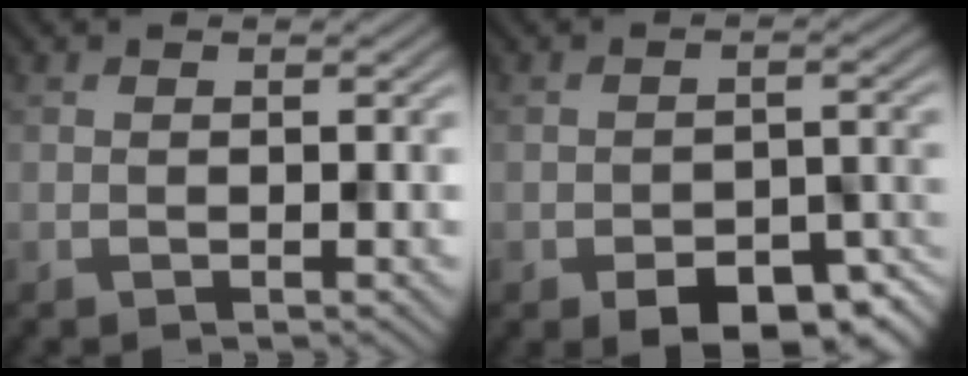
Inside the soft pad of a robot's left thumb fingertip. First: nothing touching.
{"total": 7.9, "force": [-5.0, 3.9, 4.8], "torque": [-0.064, -0.012, -0.066]}